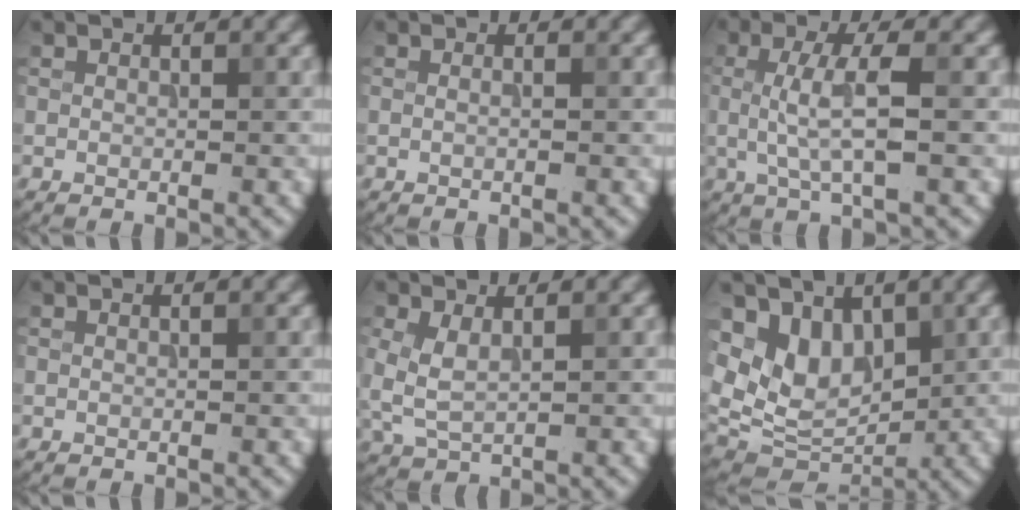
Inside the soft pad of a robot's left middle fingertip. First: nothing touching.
{"total": 0.6, "force": [0.2, 0.2, 0.6], "torque": [-0.010, -0.005, -0.004]}
{"total": 4.2, "force": [0.0, 0.8, 4.1], "torque": [-0.089, 0.004, 0.002]}
{"total": 0.0}
{"total": 2.8, "force": [0.6, 1.3, 2.4], "torque": [-0.064, 0.002, 0.015]}
{"total": 6.7, "force": [2.3, 4.5, 4.4], "torque": [-0.082, -0.014, 0.044]}